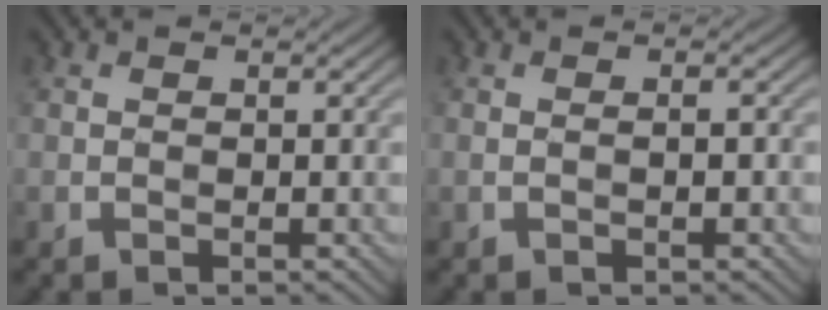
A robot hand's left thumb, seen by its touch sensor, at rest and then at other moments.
{"total": 1.0, "force": [-0.2, 0.1, 1.0], "torque": [-0.017, 0.004, -0.005]}